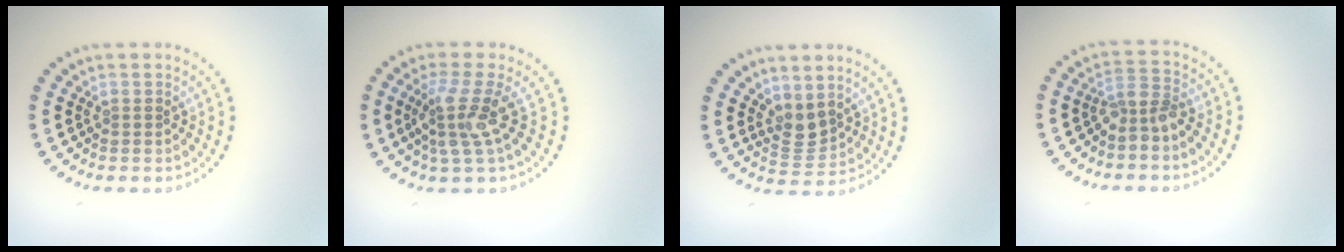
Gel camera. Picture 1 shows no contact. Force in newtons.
{"total": 3.4, "press": 2.5, "slide": 2.3}
{"total": 2.3, "press": 1.8, "slide": 1.4}
{"total": 2.4, "press": 2.0, "slide": 1.4}